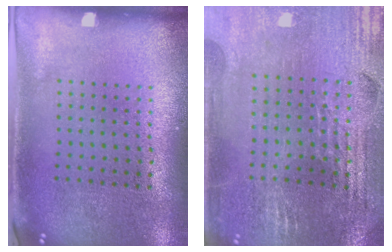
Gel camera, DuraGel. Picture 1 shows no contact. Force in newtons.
{"total": 2.7, "press": 2.7, "slide": 0.5}